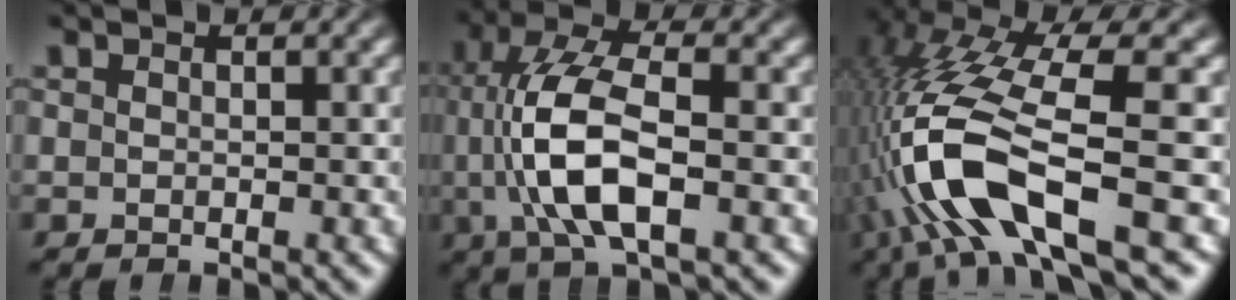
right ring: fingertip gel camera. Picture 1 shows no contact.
{"total": 7.1, "force": [0.4, 3.0, 6.4], "torque": [-0.141, -0.009, 0.011]}
{"total": 10.5, "force": [-0.8, 5.2, 9.1], "torque": [-0.220, -0.028, 0.001]}